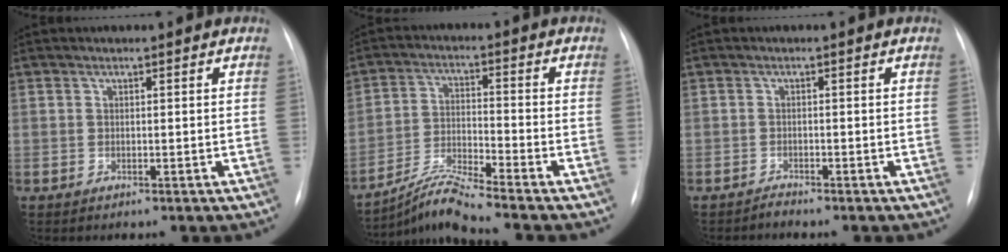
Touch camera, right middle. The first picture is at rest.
{"total": 7.7, "force": [-6.9, -2.1, 2.7], "torque": [-0.063, -0.018, -0.130]}
{"total": 0.8, "force": [-0.8, -0.2, -0.2], "torque": [0.006, -0.006, -0.012]}